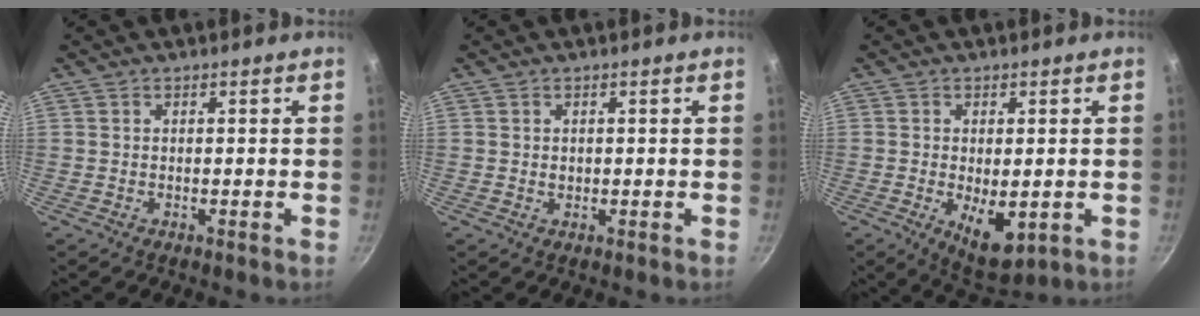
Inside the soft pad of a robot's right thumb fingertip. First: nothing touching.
{"total": 0.9, "force": [0.1, 0.8, 0.5], "torque": [-0.004, 0.000, 0.002]}
{"total": 8.2, "force": [-1.5, 4.0, 6.9], "torque": [-0.093, -0.012, -0.007]}